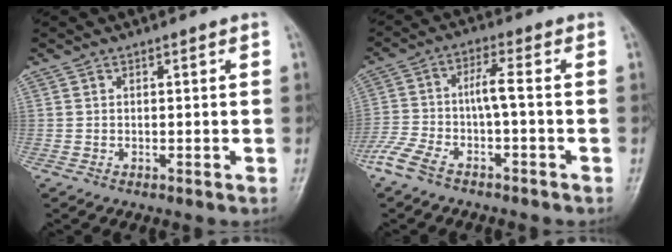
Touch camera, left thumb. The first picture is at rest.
{"total": 8.4, "force": [-3.9, 1.4, 7.3], "torque": [-0.174, 0.026, -0.076]}